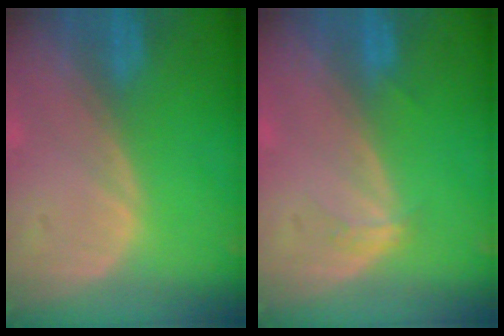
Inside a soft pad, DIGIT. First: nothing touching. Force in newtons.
{"total": 1.5, "press": 1.4, "slide": 0.3}